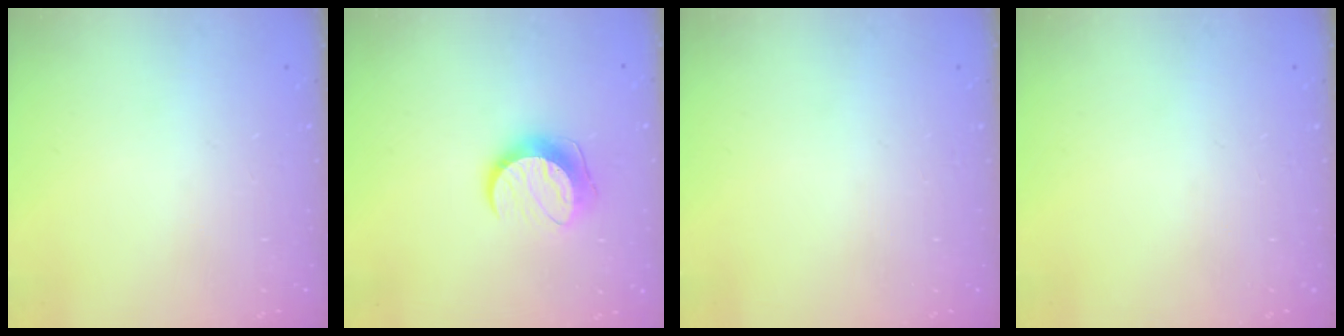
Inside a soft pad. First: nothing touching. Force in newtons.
{"total": 10.1, "press": 10.1, "slide": 0.1}
{"total": 0.0}
{"total": 0.0}